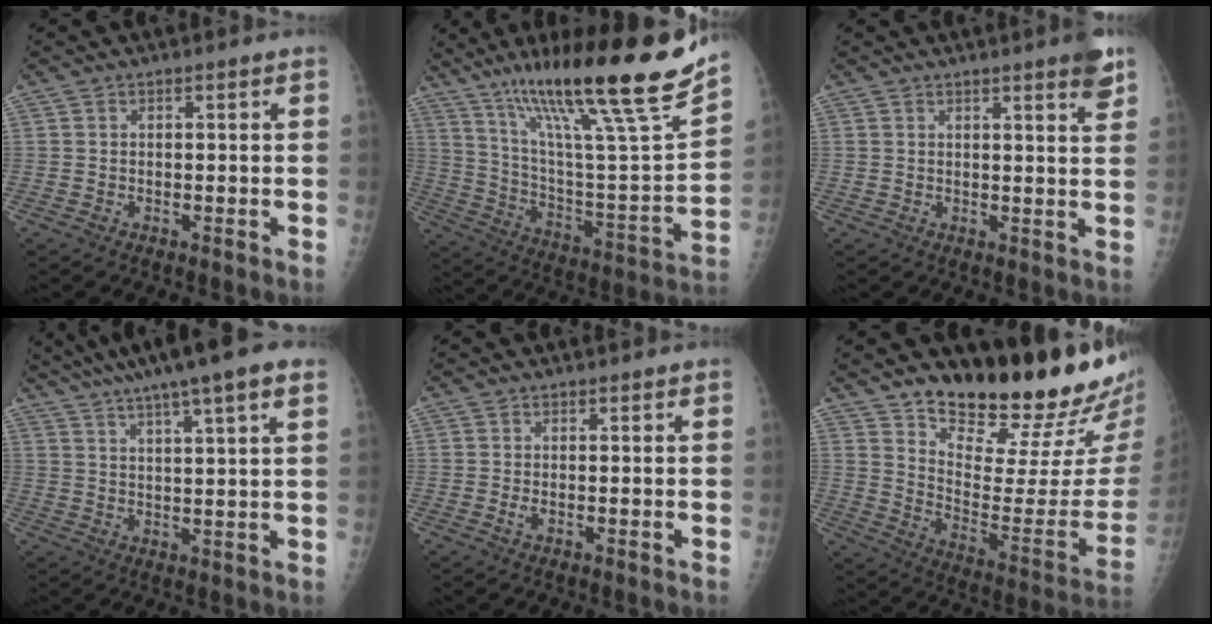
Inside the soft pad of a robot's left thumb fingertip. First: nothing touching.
{"total": 28.9, "force": [19.4, 3.2, 21.2], "torque": [-0.327, -0.058, 0.326]}
{"total": 4.3, "force": [2.9, 0.3, 3.1], "torque": [-0.034, -0.017, 0.035]}
{"total": 15.6, "force": [10.5, 2.5, 11.3], "torque": [-0.180, 0.008, 0.156]}
{"total": 0.8, "force": [0.0, 0.4, 0.6], "torque": [-0.017, -0.002, -0.001]}
{"total": 21.8, "force": [18.7, 5.4, 9.8], "torque": [-0.100, -0.152, 0.274]}